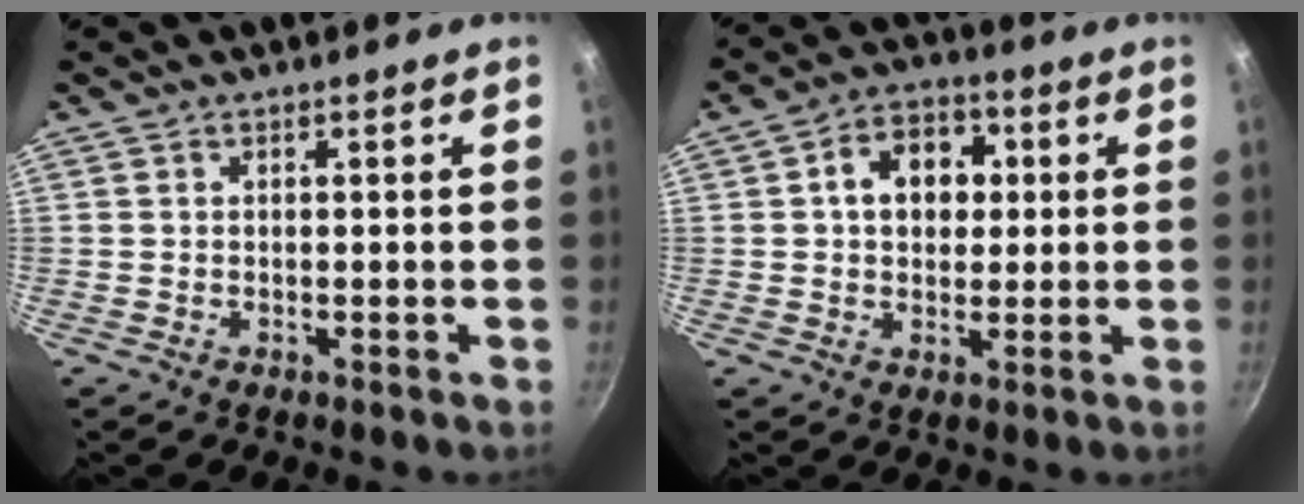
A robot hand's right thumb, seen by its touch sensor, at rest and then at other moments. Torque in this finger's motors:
{"motor_torque": [-0.85, 0.93, 0.92, -0.13, 0.11]}